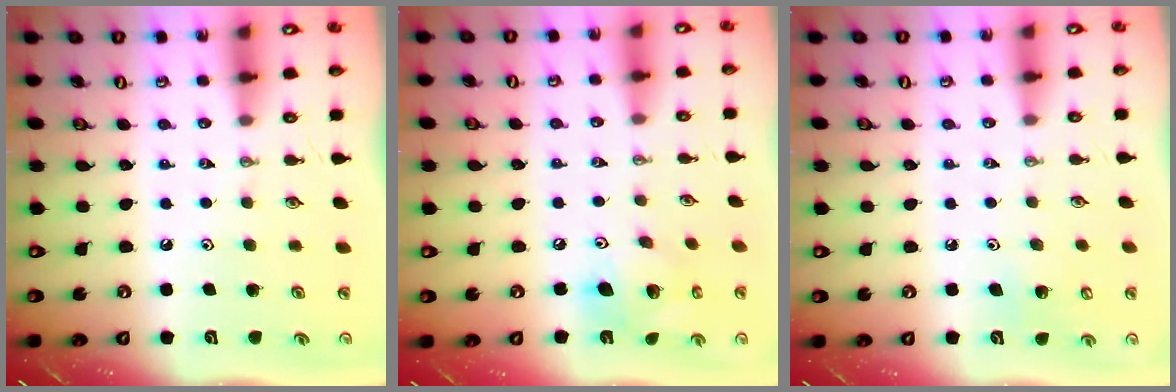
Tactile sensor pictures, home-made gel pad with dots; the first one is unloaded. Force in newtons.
{"total": 12.6, "press": 12.5, "slide": 2.2}
{"total": 4.7, "press": 4.6, "slide": 0.7}